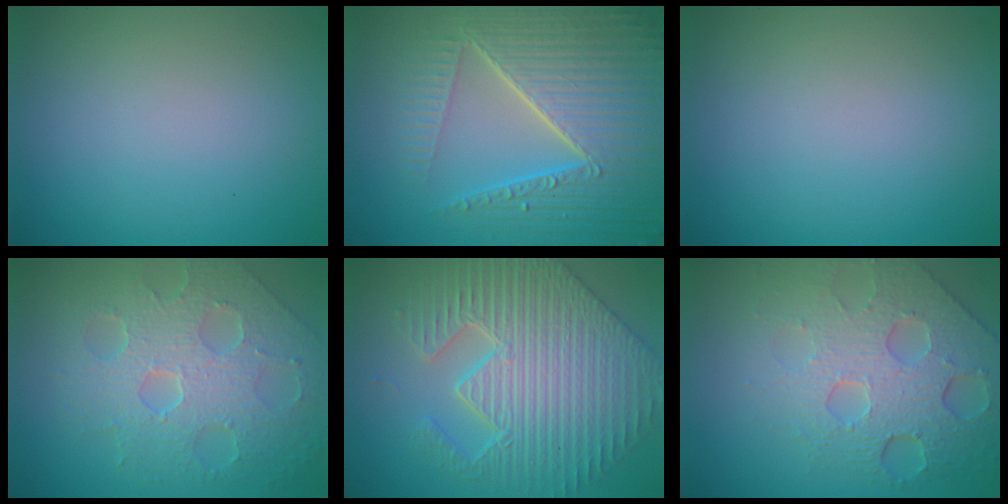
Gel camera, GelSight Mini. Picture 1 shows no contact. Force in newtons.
{"total": 8.8, "press": 6.1, "slide": 6.4}
{"total": 0.0}
{"total": 8.0, "press": 5.6, "slide": 5.7}
{"total": 7.7, "press": 6.3, "slide": 4.6}
{"total": 7.9, "press": 5.5, "slide": 5.7}